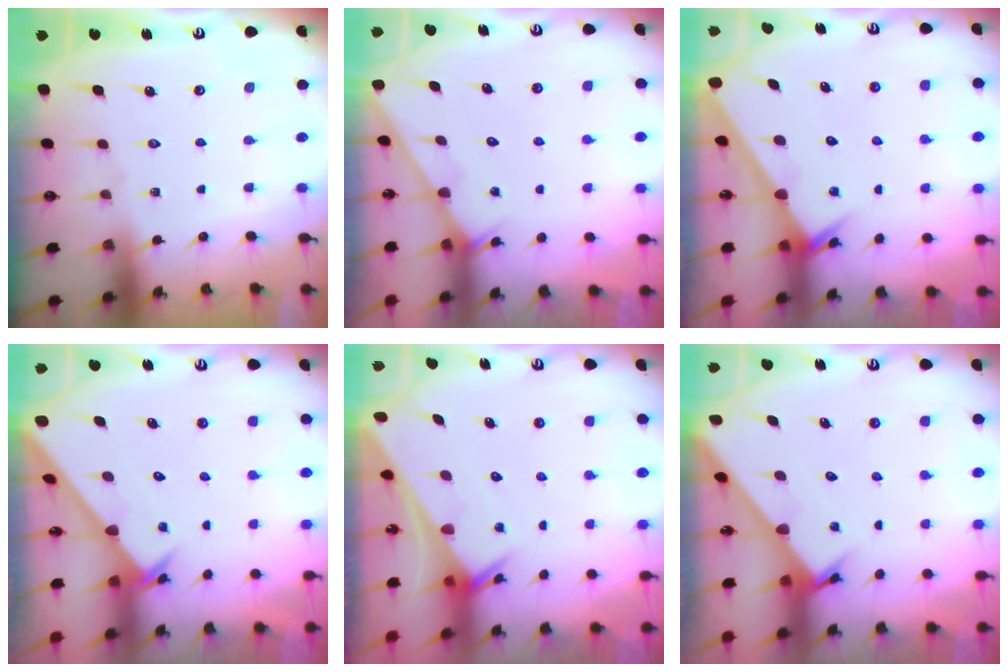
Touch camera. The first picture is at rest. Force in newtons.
{"total": 2.7, "press": 2.7, "slide": 0.2}
{"total": 2.4, "press": 2.4, "slide": 0.1}
{"total": 2.6, "press": 2.6, "slide": 0.2}
{"total": 2.6, "press": 2.6, "slide": 0.1}
{"total": 2.4, "press": 2.4, "slide": 0.1}